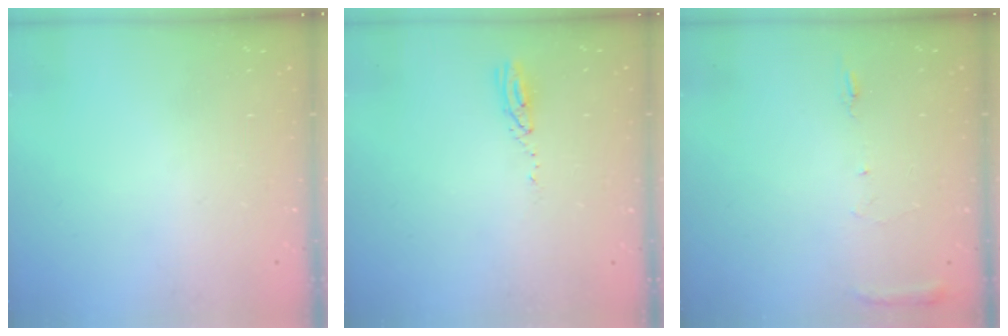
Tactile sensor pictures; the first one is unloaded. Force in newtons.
{"total": 3.5, "press": 3.5, "slide": 0.3}
{"total": 6.9, "press": 6.9, "slide": 0.7}